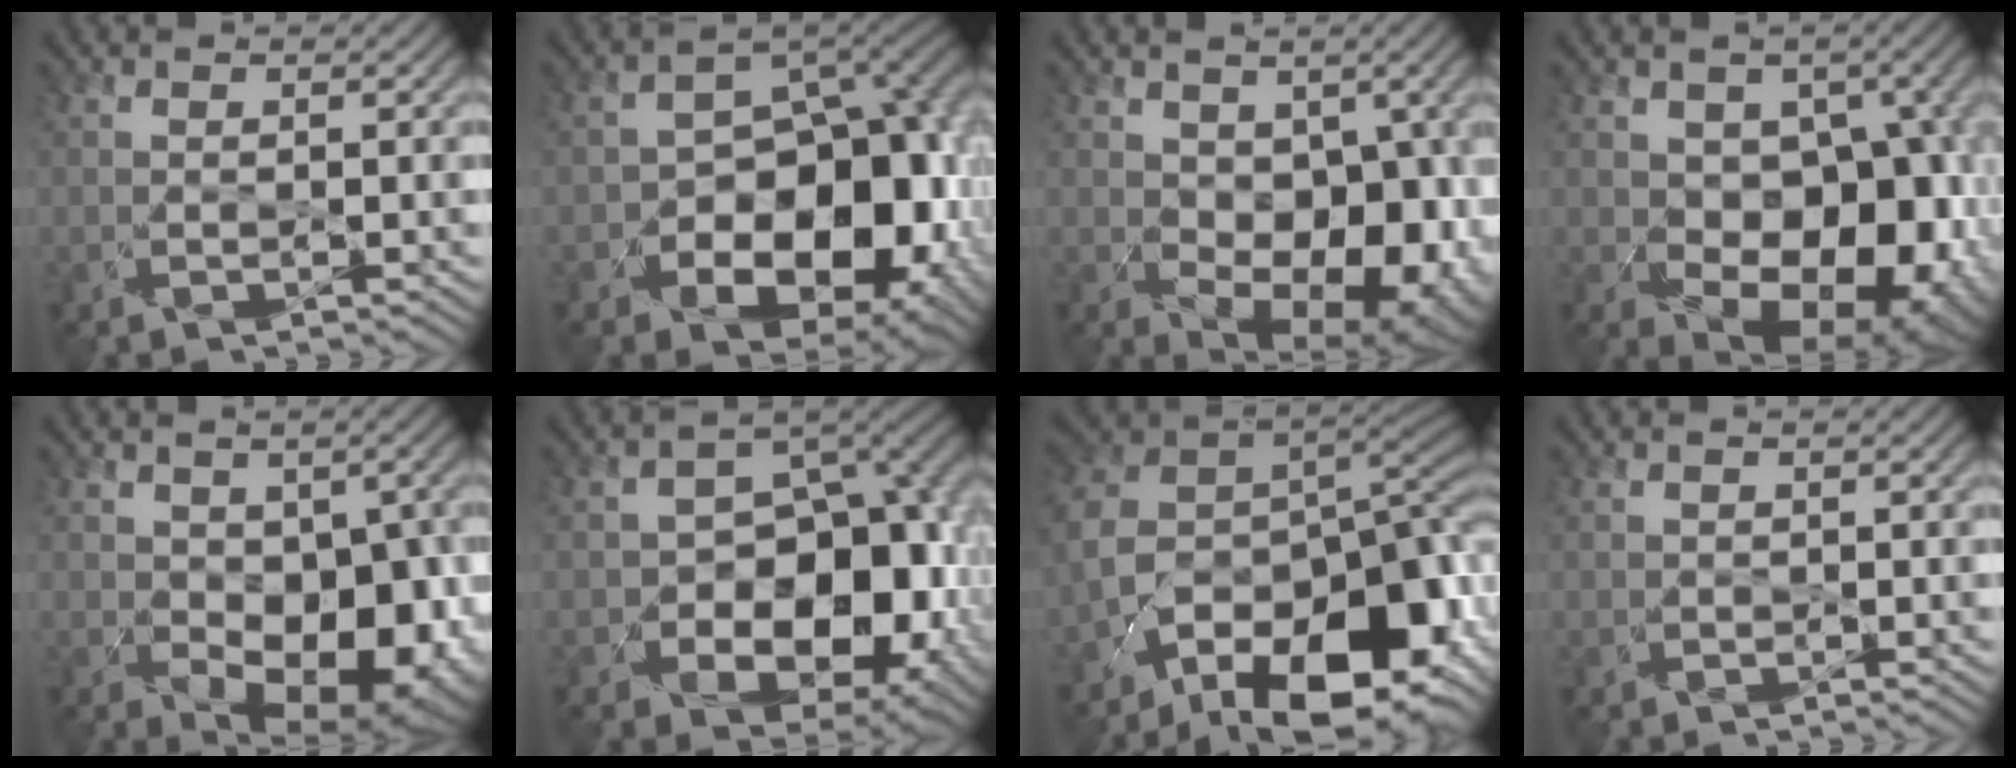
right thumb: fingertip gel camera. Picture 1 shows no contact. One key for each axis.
{"total": 15.9, "fx": -5.4, "fy": 10.6, "fz": 10.6, "tx": -0.108, "ty": -0.031, "tz": -0.068}
{"total": 14.4, "fx": -2.1, "fy": 9.9, "fz": 10.2, "tx": -0.133, "ty": -0.055, "tz": 0.007}
{"total": 17.4, "fx": -4.3, "fy": 12.3, "fz": 11.5, "tx": -0.125, "ty": -0.031, "tz": -0.022}
{"total": 14.5, "fx": -4.1, "fy": 9.5, "fz": 10.1, "tx": -0.119, "ty": -0.043, "tz": -0.018}
{"total": 14.5, "fx": -4.4, "fy": 9.9, "fz": 9.6, "tx": -0.101, "ty": -0.025, "tz": -0.057}
{"total": 16.9, "fx": -8.4, "fy": 9.7, "fz": 11.0, "tx": -0.208, "ty": -0.025, "tz": -0.119}
{"total": 0.0}